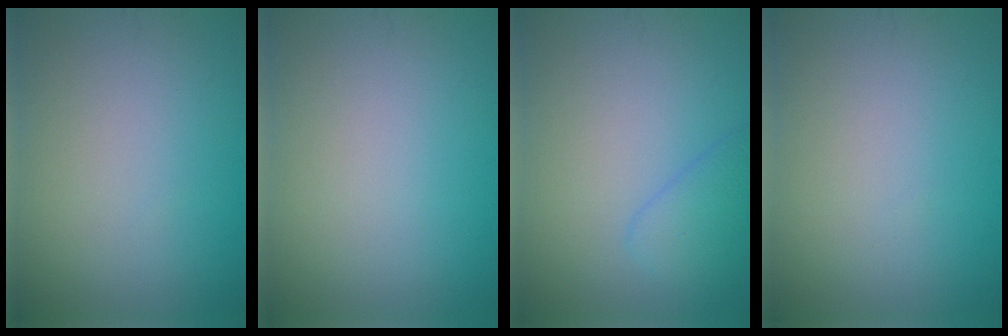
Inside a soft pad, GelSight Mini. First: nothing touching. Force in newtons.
{"total": 0.0}
{"total": 2.2, "press": 2.1, "slide": 0.2}
{"total": 0.0}